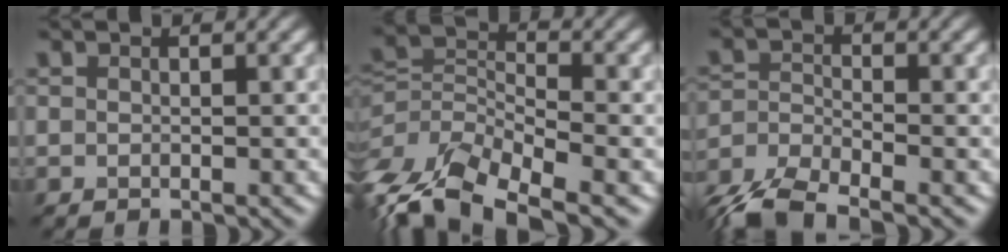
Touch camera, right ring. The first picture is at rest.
{"total": 9.8, "force": [-5.8, 4.6, 6.4], "torque": [-0.139, -0.006, -0.115]}
{"total": 6.2, "force": [-4.9, 2.2, 3.1], "torque": [-0.064, -0.010, -0.103]}